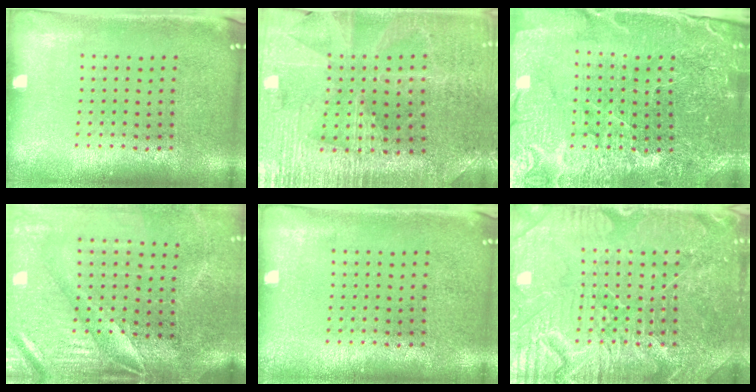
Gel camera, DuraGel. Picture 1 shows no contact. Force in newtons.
{"total": 2.9, "press": 2.9, "slide": 0.6}
{"total": 3.9, "press": 3.8, "slide": 0.6}
{"total": 4.6, "press": 3.9, "slide": 2.4}
{"total": 0.0}
{"total": 4.8, "press": 4.8, "slide": 0.6}